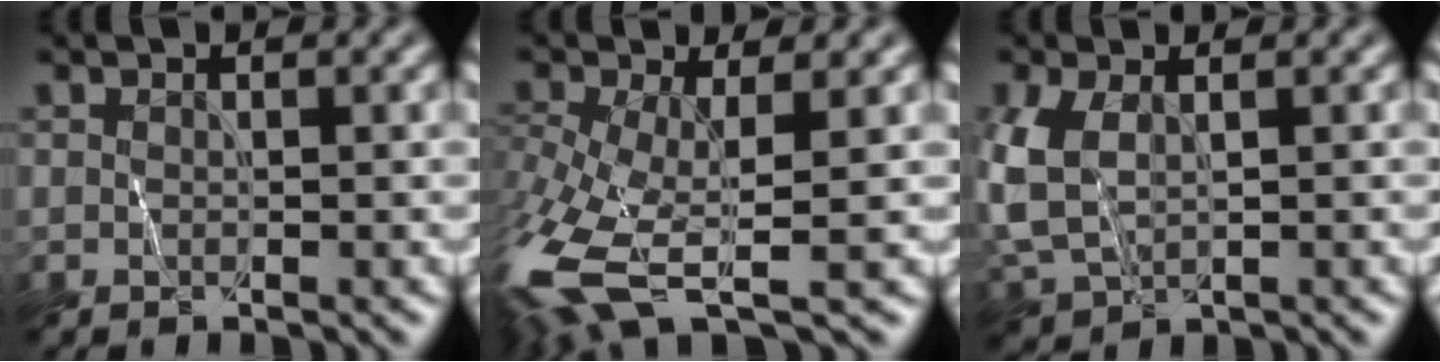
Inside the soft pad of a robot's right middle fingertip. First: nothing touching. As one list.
[{"total": 10.0, "force": [-4.0, 4.2, 8.1], "torque": [-0.201, -0.025, -0.076]}, {"total": 4.6, "force": [0.6, 2.8, 3.6], "torque": [-0.101, -0.001, 0.013]}]